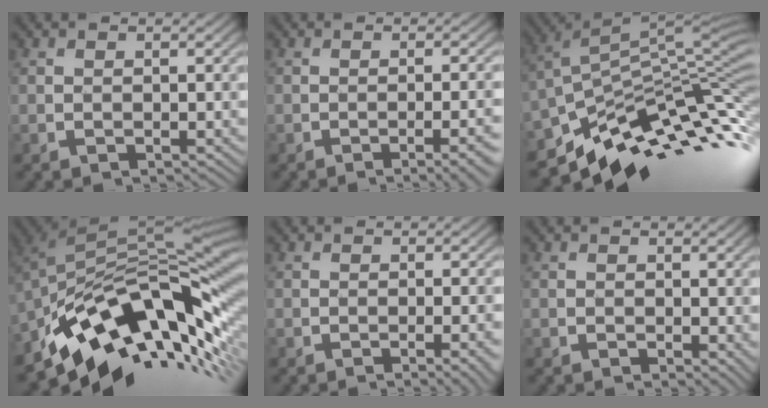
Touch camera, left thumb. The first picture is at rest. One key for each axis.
{"total": 5.3, "fx": -2.3, "fy": 1.1, "fz": 4.6, "tx": -0.057, "ty": 0.009, "tz": -0.032}
{"total": 11.8, "fx": -5.4, "fy": 4.7, "fz": 9.4, "tx": -0.186, "ty": 0.004, "tz": -0.102}
{"total": 14.8, "fx": -6.3, "fy": 7.6, "fz": 11.0, "tx": -0.194, "ty": 0.001, "tz": -0.118}
{"total": 3.3, "fx": -1.2, "fy": 0.6, "fz": 3.0, "tx": -0.035, "ty": 0.009, "tz": -0.020}
{"total": 0.9, "fx": 0.2, "fy": 0.4, "fz": 0.8, "tx": -0.010, "ty": -0.006, "tz": 0.005}